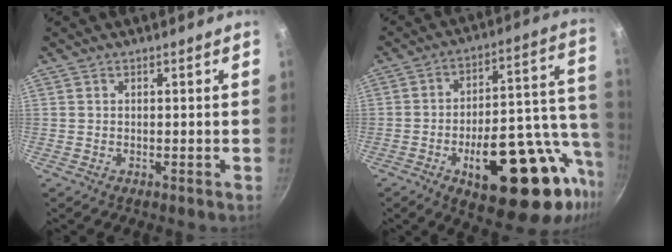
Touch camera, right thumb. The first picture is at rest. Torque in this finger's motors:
{"motor_torque": [2.86, 2.15, 2.10, -0.67, 0.33]}